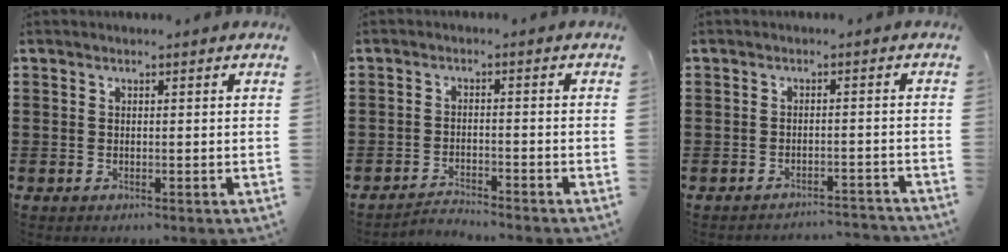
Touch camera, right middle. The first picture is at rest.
{"total": 2.4, "force": [-2.4, -0.1, -0.1], "torque": [-0.006, -0.001, -0.050]}
{"total": 2.4, "force": [-2.4, 0.0, -0.2], "torque": [-0.002, -0.001, -0.051]}